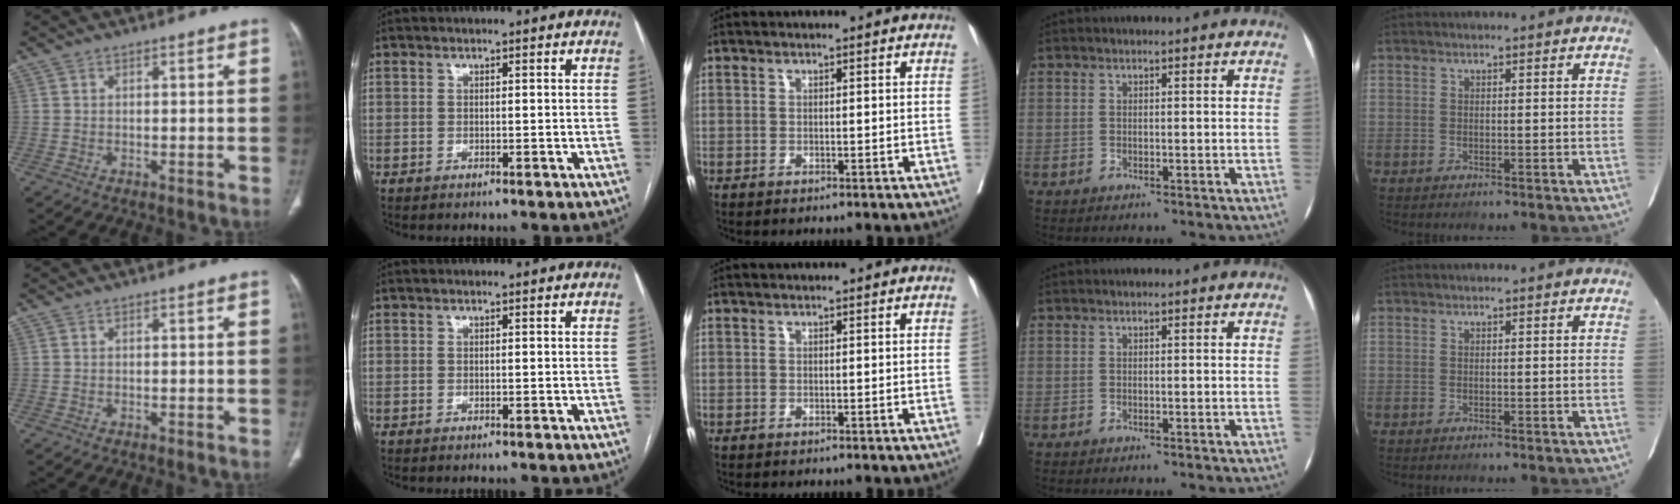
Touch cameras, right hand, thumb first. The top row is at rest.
{}